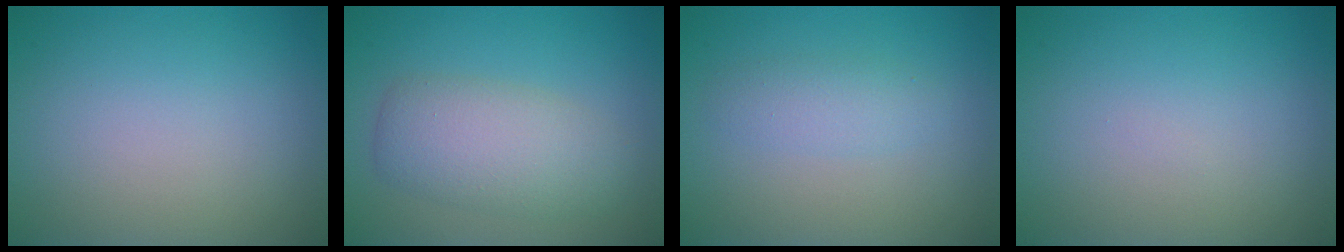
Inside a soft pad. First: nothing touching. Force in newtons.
{"total": 4.9, "press": 4.9, "slide": 0.1}
{"total": 1.9, "press": 1.9, "slide": 0.0}
{"total": 0.0}